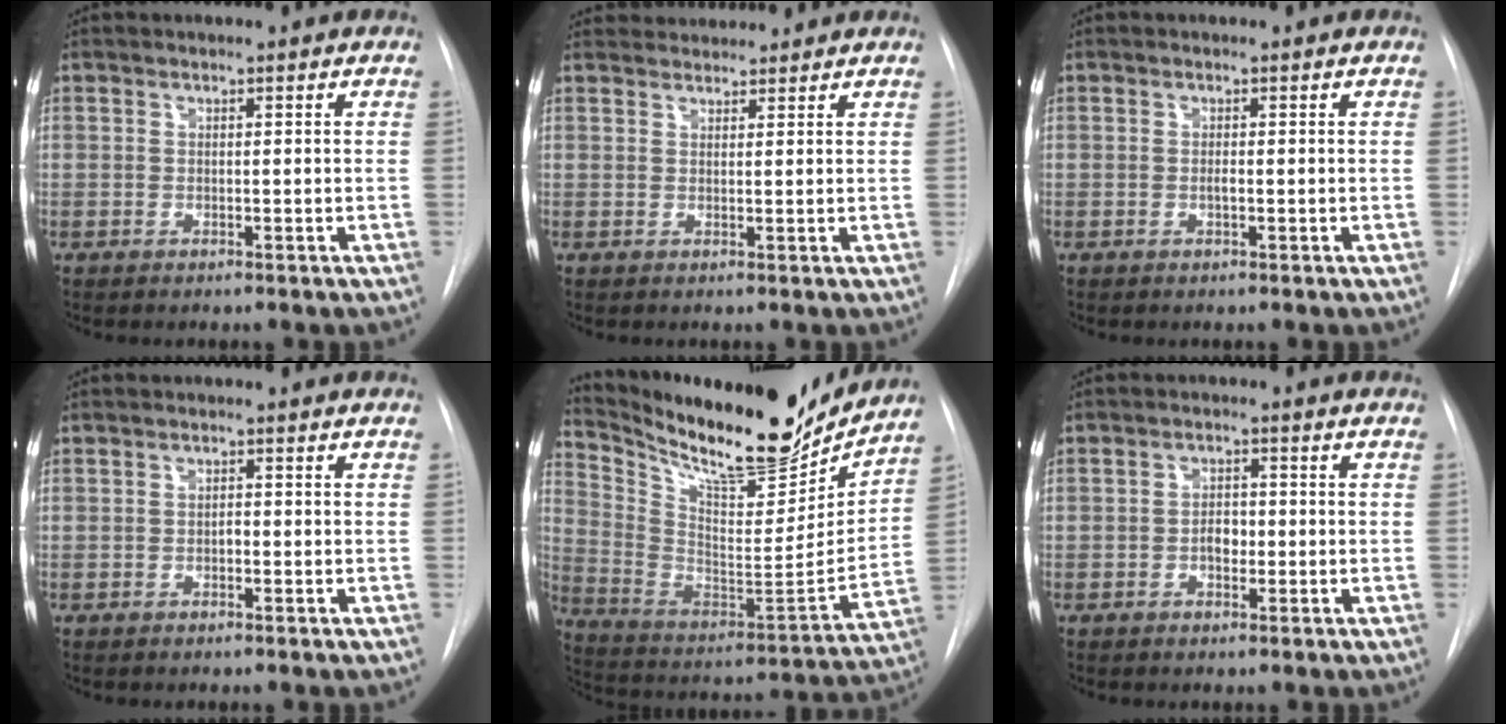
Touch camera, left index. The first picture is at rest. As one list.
[{"total": 5.0, "force": [5.0, 0.8, 0.3], "torque": [-0.007, 0.032, 0.076]}, {"total": 0.6, "force": [0.0, 0.1, 0.6], "torque": [-0.014, -0.001, -0.002]}, {"total": 0.8, "force": [-0.2, 0.4, 0.6], "torque": [-0.011, 0.002, -0.005]}, {"total": 23.5, "force": [20.4, 4.4, 10.8], "torque": [-0.196, -0.036, 0.323]}, {"total": 2.4, "force": [-0.6, 1.5, 1.8], "torque": [-0.027, 0.005, -0.009]}]